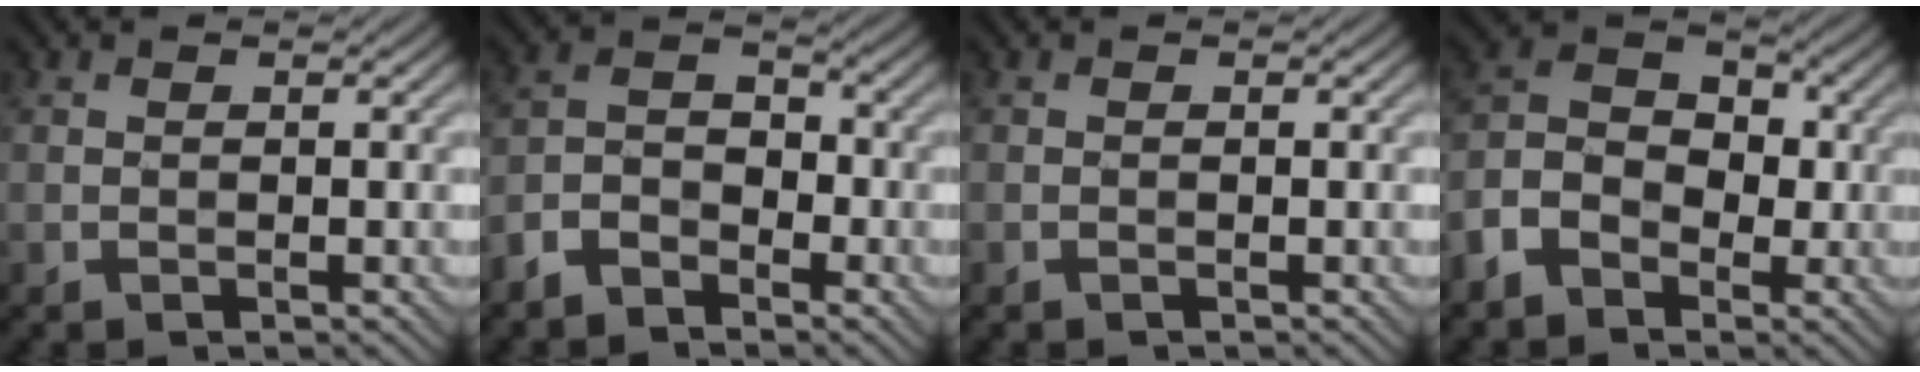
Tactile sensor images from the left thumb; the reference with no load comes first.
{"total": 4.9, "force": [-3.6, 2.6, 2.0], "torque": [-0.039, 0.004, -0.085]}
{"total": 0.0}
{"total": 7.0, "force": [-3.2, 4.9, 3.7], "torque": [-0.079, 0.004, -0.081]}